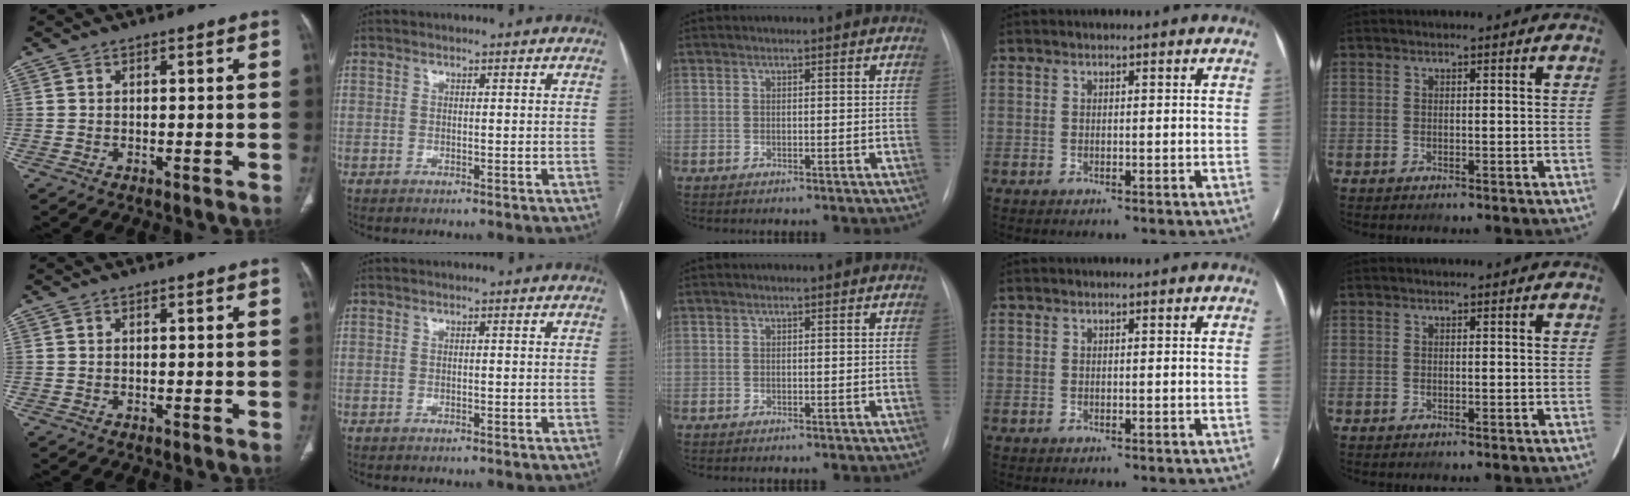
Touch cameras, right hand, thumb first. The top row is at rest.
{}